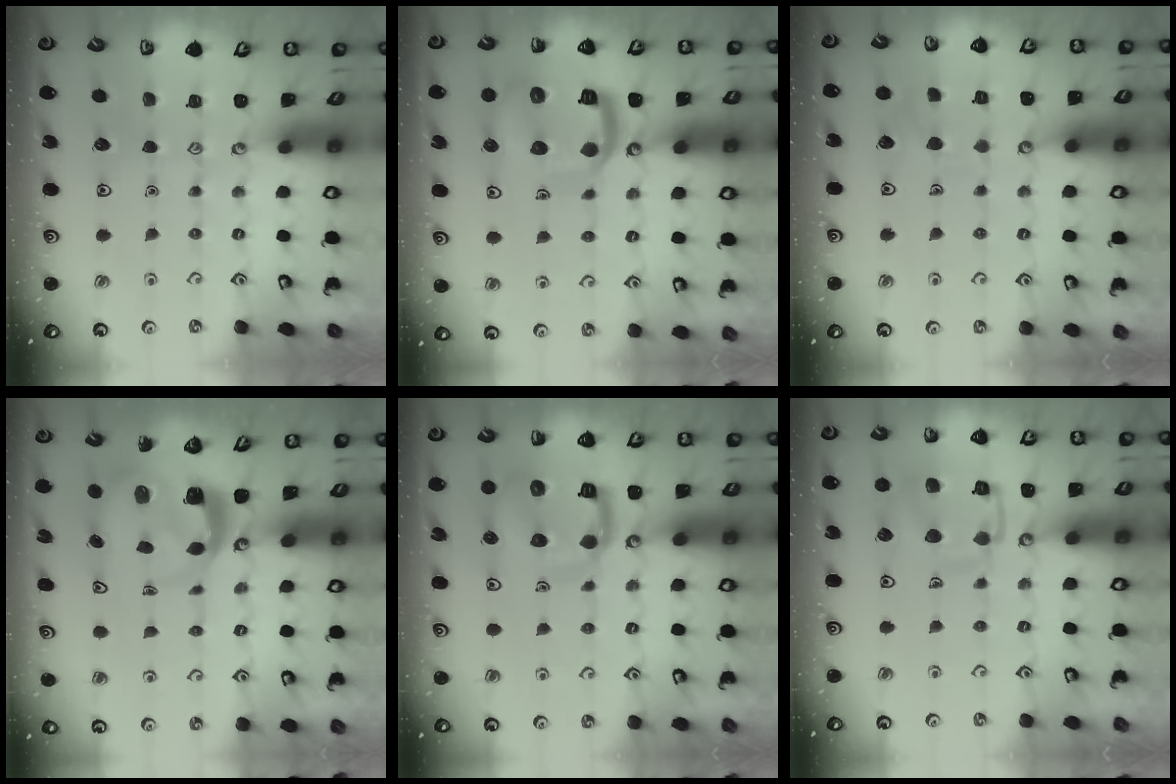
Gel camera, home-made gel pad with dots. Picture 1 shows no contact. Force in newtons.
{"total": 14.1, "press": 14.0, "slide": 1.6}
{"total": 5.4, "press": 5.4, "slide": 0.5}
{"total": 4.5, "press": 4.5, "slide": 0.6}
{"total": 11.1, "press": 11.0, "slide": 1.3}
{"total": 12.6, "press": 12.6, "slide": 1.2}